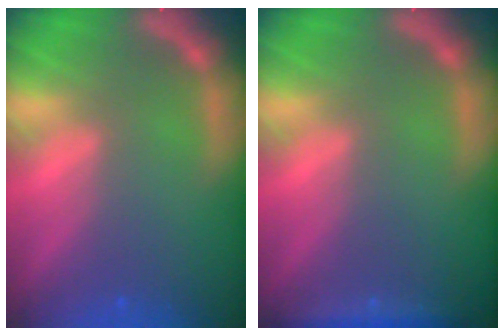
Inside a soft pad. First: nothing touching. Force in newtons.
{"total": 2.4}